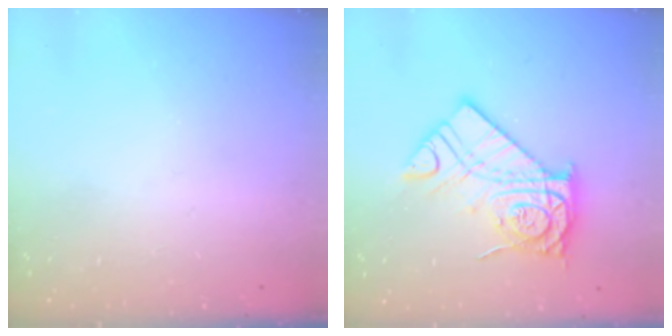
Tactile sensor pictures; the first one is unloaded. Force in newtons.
{"total": 14.9, "press": 14.8, "slide": 1.1}